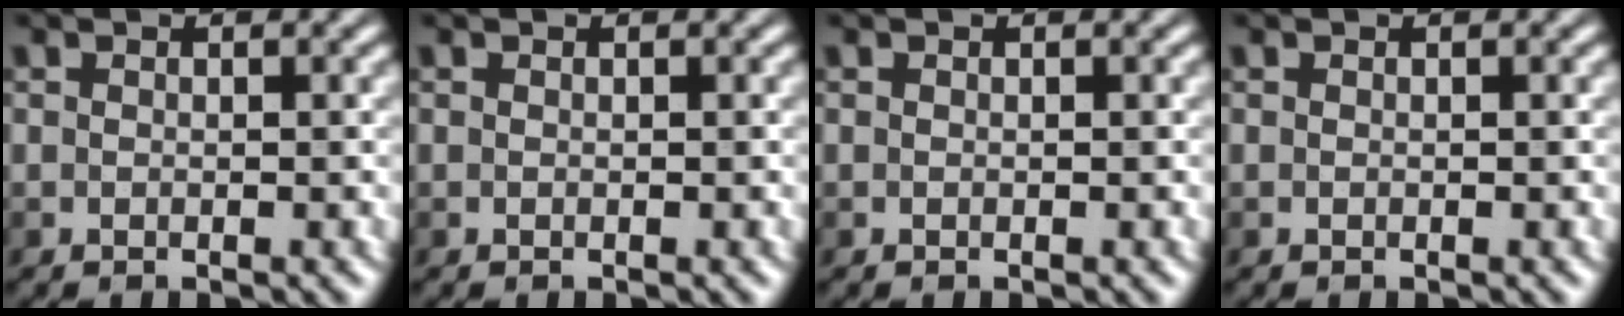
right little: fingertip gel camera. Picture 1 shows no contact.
{"total": 0.0}
{"total": 0.0}
{"total": 0.0}